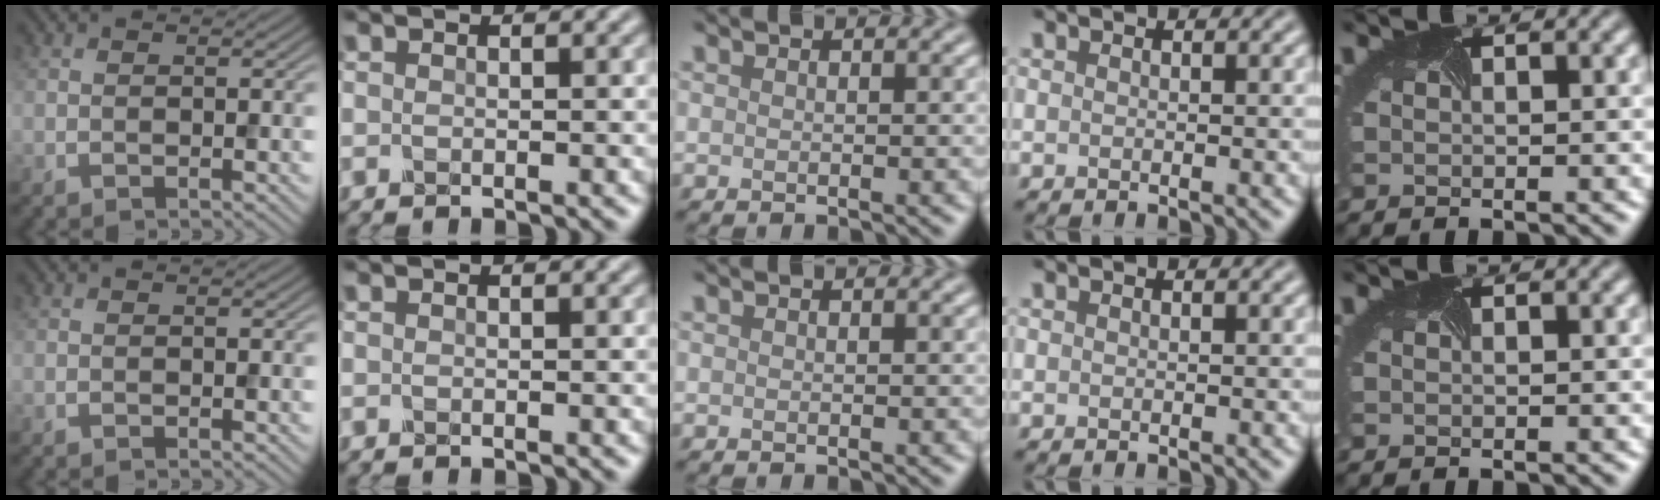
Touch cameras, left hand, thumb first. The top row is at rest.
{}